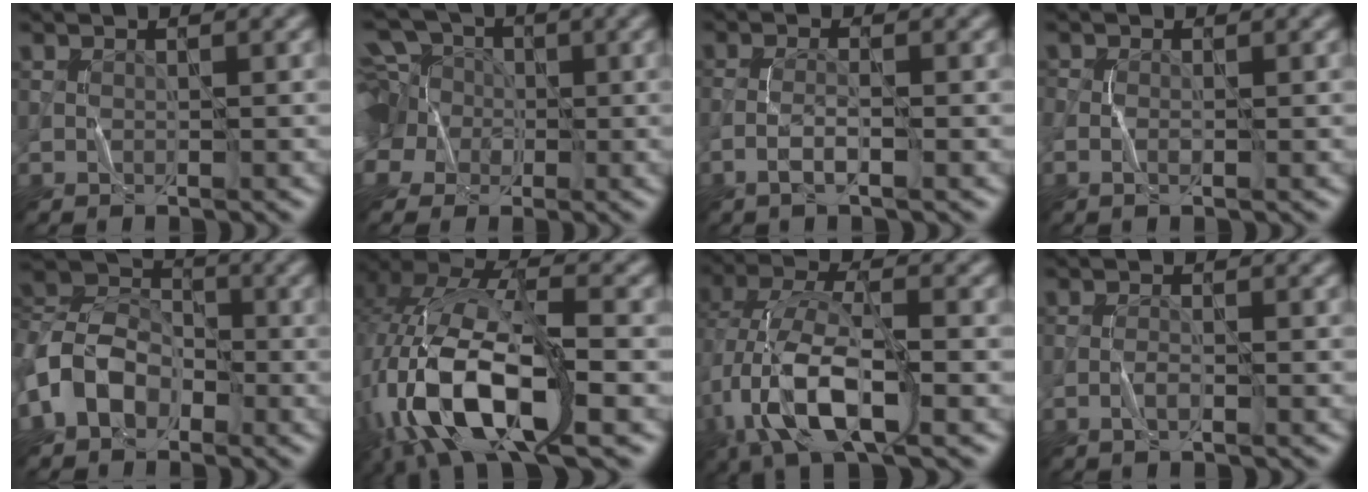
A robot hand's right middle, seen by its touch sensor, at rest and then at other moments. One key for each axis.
{"total": 12.5, "fx": 2.4, "fy": 9.9, "fz": 7.2, "tx": -0.146, "ty": 0.045, "tz": -0.024}
{"total": 1.6, "fx": -0.9, "fy": 0.1, "fz": 1.3, "tx": -0.030, "ty": 0.004, "tz": -0.024}
{"total": 0.7, "fx": -0.2, "fy": 0.4, "fz": 0.6, "tx": -0.015, "ty": -0.002, "tz": -0.003}
{"total": 6.5, "fx": -1.8, "fy": 4.9, "fz": 3.8, "tx": -0.082, "ty": 0.012, "tz": -0.053}
{"total": 14.5, "fx": -5.2, "fy": 5.6, "fz": 12.4, "tx": -0.269, "ty": 0.004, "tz": -0.095}
{"total": 10.3, "fx": -3.1, "fy": 4.2, "fz": 8.9, "tx": -0.179, "ty": 0.008, "tz": -0.065}
{"total": 1.1, "fx": -0.6, "fy": 0.1, "fz": 0.9, "tx": -0.021, "ty": 0.001, "tz": -0.016}